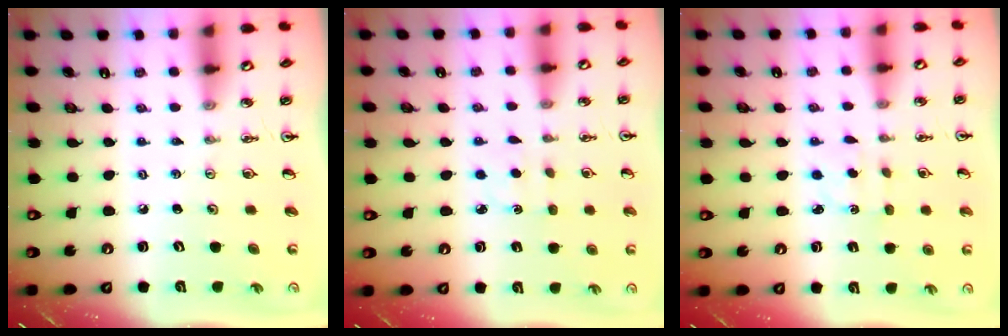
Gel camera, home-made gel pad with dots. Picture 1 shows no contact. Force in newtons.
{"total": 2.3, "press": 2.3, "slide": 0.3}
{"total": 1.9, "press": 1.9, "slide": 0.4}